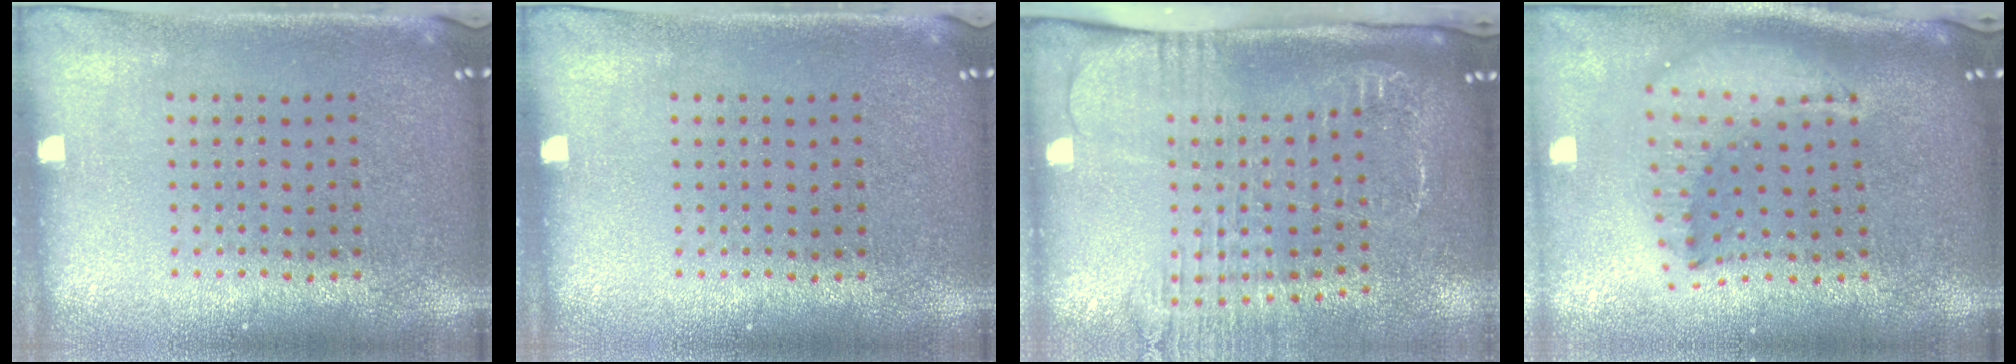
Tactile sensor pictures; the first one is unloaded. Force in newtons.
{"total": 0.0}
{"total": 2.6, "press": 2.0, "slide": 1.7}
{"total": 2.1, "press": 1.7, "slide": 1.3}